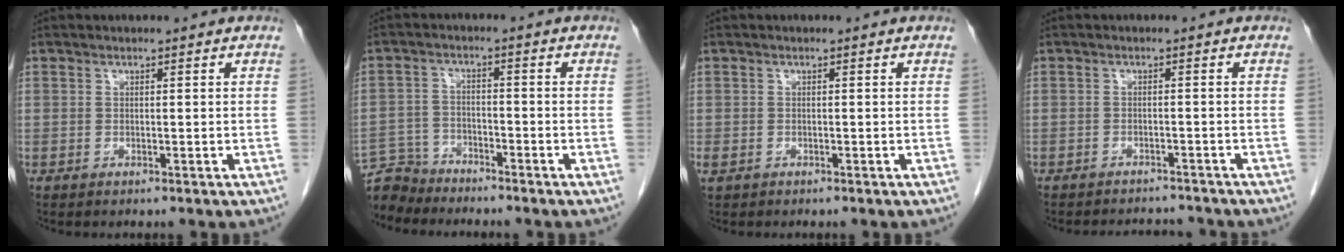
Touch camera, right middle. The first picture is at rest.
{"total": 5.7, "force": [-5.5, 1.2, -0.8], "torque": [0.018, 0.001, -0.106]}
{"total": 1.0, "force": [-0.4, 0.8, 0.5], "torque": [-0.015, 0.001, -0.002]}
{"total": 5.6, "force": [-5.4, 1.0, 0.6], "torque": [-0.009, 0.001, -0.070]}